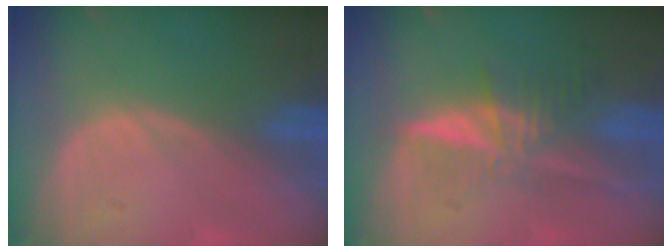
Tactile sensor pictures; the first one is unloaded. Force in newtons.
{"total": 5.9, "press": 5.6, "slide": 2.0}